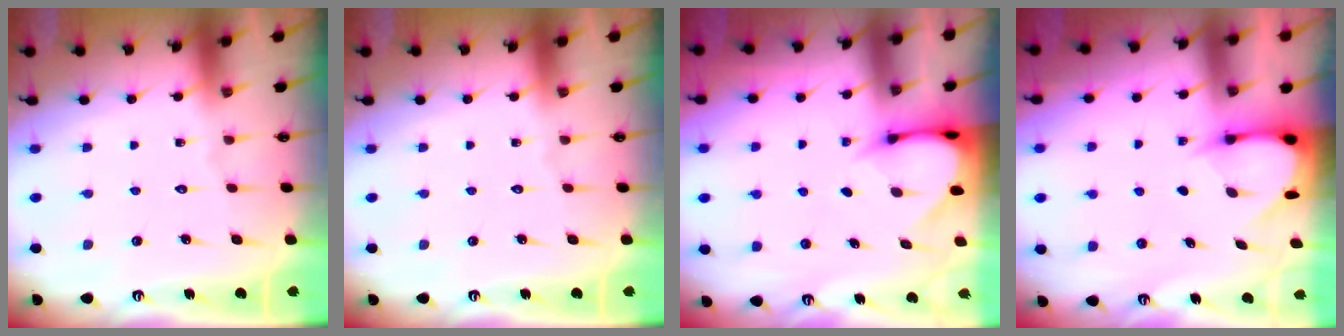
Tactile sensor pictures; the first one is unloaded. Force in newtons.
{"total": 0.0}
{"total": 3.5, "press": 3.5, "slide": 0.2}
{"total": 3.9, "press": 3.9, "slide": 0.4}